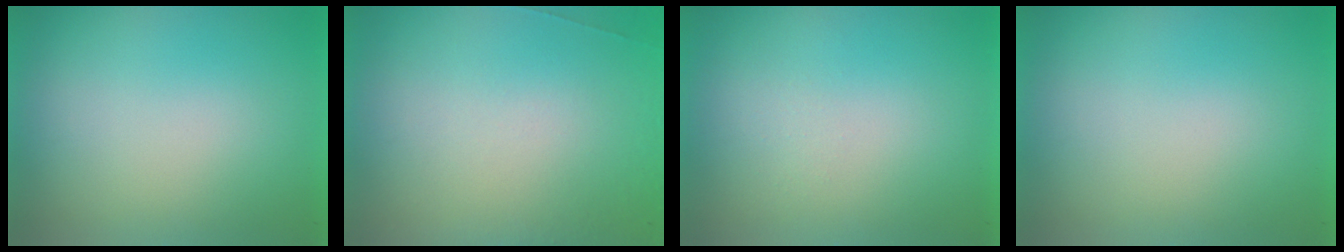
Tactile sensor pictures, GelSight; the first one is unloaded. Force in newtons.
{"total": 6.6}
{"total": 1.2}
{"total": 0.0}